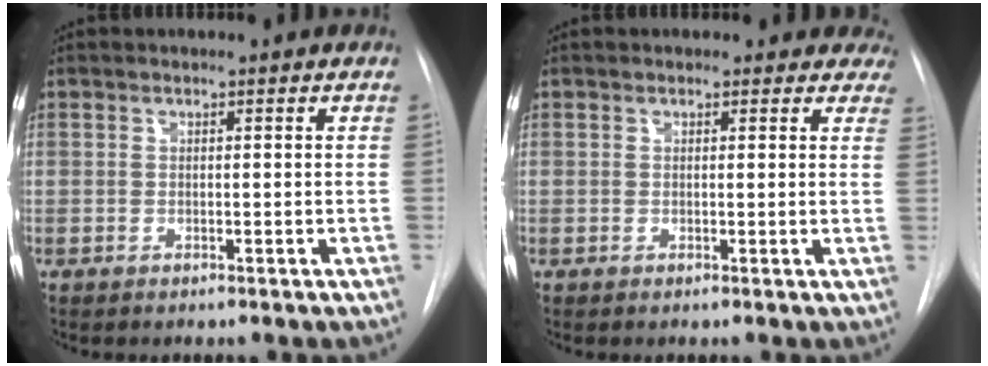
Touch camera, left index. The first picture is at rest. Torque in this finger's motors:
{"motor_torque": [0.78, -1.36, 0.13, -0.03]}